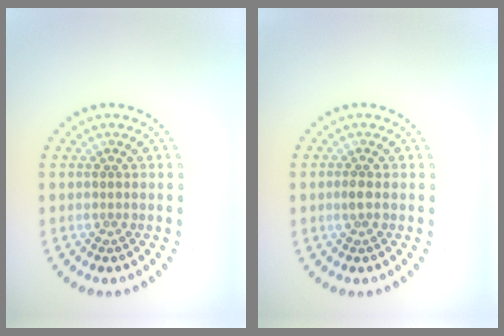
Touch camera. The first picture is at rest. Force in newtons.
{"total": 0.8, "press": 0.7, "slide": 0.2}